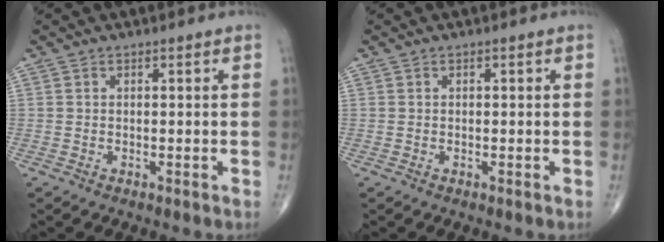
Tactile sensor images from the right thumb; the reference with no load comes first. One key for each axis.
{"total": 0.0}